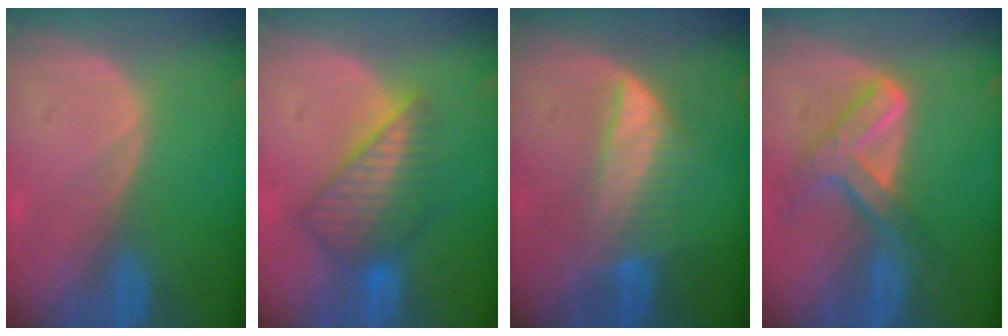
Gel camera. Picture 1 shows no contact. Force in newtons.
{"total": 7.3, "press": 6.9, "slide": 2.2}
{"total": 6.4, "press": 6.2, "slide": 1.6}
{"total": 7.9, "press": 6.4, "slide": 4.5}